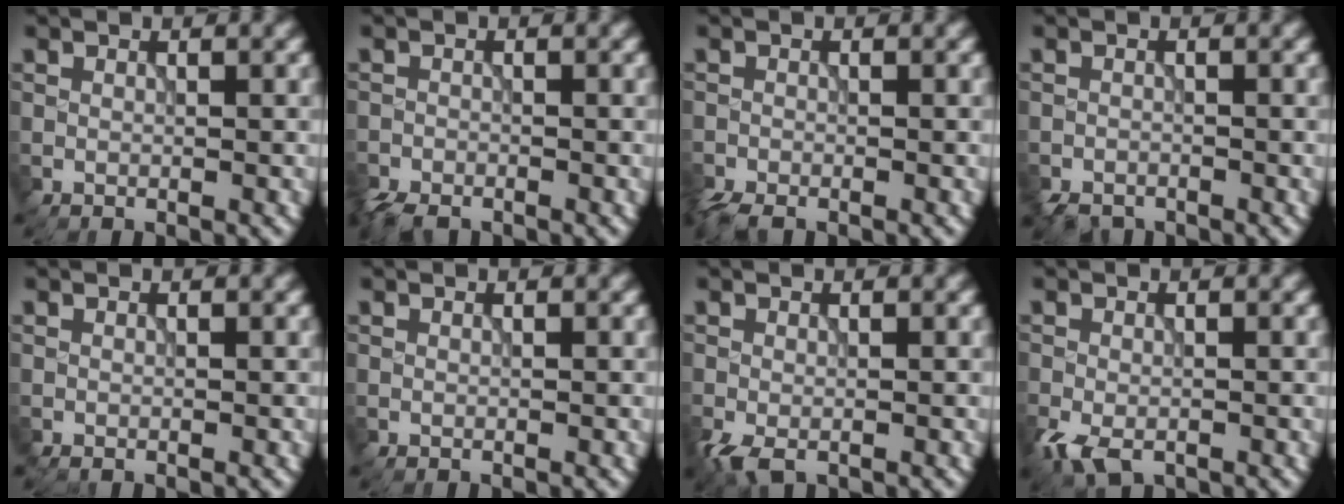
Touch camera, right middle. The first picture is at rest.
{"total": 2.5, "force": [-2.2, 1.0, 0.7], "torque": [-0.011, -0.007, -0.045]}
{"total": 2.2, "force": [-1.9, 0.6, 0.7], "torque": [-0.017, -0.008, -0.040]}
{"total": 1.9, "force": [-1.7, 0.8, 0.3], "torque": [-0.004, -0.004, -0.033]}
{"total": 0.0}
{"total": 0.0}
{"total": 1.8, "force": [-1.2, 0.8, 1.1], "torque": [-0.029, -0.009, -0.022]}
{"total": 3.2, "force": [-2.0, 1.7, 1.9], "torque": [-0.040, -0.015, -0.034]}